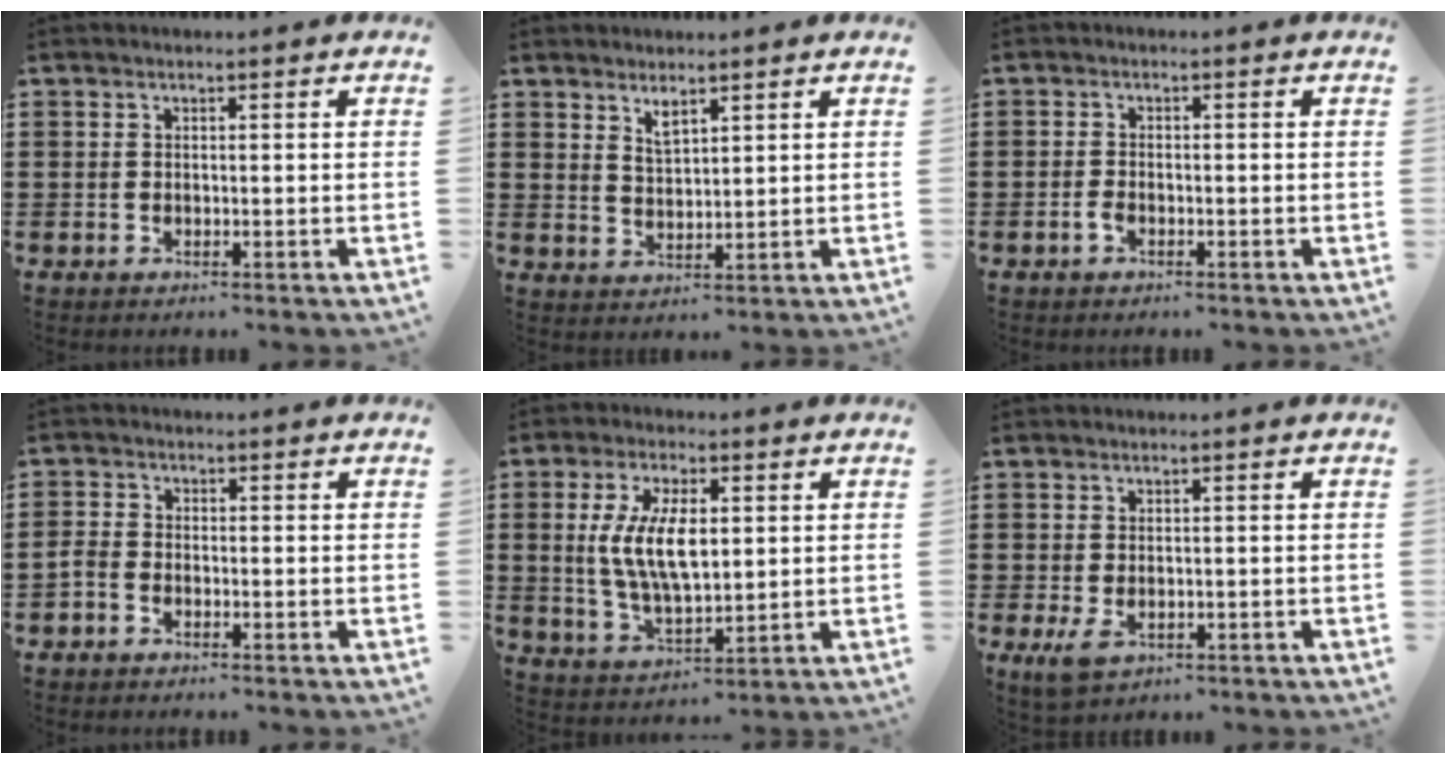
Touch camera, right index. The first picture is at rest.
{"total": 2.7, "force": [2.0, 1.0, 1.4], "torque": [-0.031, 0.003, 0.037]}
{"total": 1.3, "force": [-0.8, 0.6, 0.8], "torque": [-0.025, -0.005, -0.017]}
{"total": 1.7, "force": [-1.4, 0.7, 0.6], "torque": [-0.022, 0.000, -0.030]}
{"total": 9.5, "force": [1.3, 4.3, 8.4], "torque": [-0.174, 0.009, 0.021]}
{"total": 2.1, "force": [-0.8, 1.0, 1.6], "torque": [-0.044, -0.008, -0.017]}